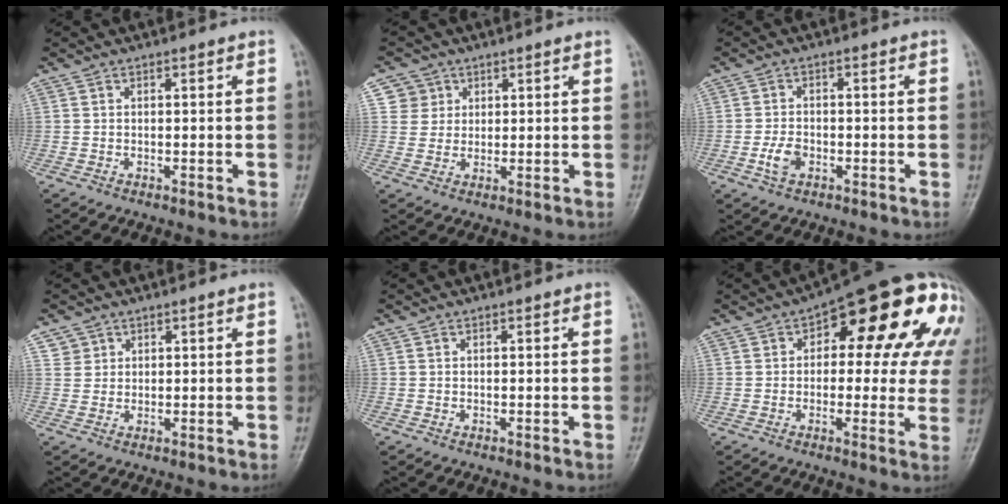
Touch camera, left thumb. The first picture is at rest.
{"total": 4.2, "force": [1.7, 3.8, -0.1], "torque": [0.031, -0.007, 0.026]}
{"total": 3.8, "force": [-1.5, 2.5, 2.5], "torque": [-0.044, 0.010, -0.031]}
{"total": 2.4, "force": [1.3, 2.0, -0.1], "torque": [0.022, -0.004, 0.016]}
{"total": 0.0}
{"total": 21.4, "force": [6.5, 9.8, 17.9], "torque": [-0.182, 0.018, 0.073]}